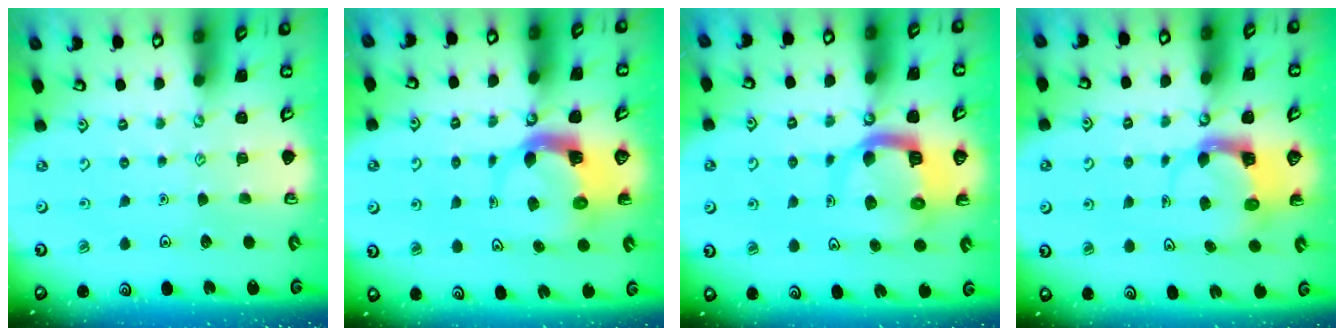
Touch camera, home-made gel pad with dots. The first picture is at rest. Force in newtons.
{"total": 4.6, "press": 4.6, "slide": 0.6}
{"total": 9.4, "press": 9.3, "slide": 1.3}
{"total": 3.7, "press": 3.7, "slide": 0.5}